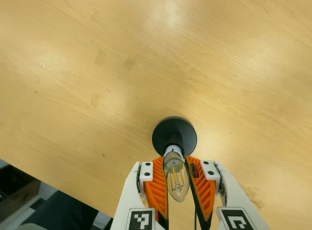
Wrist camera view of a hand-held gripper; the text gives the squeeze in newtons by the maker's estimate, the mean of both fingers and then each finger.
{"total": 23.1, "left": 23.3, "right": 22.8}